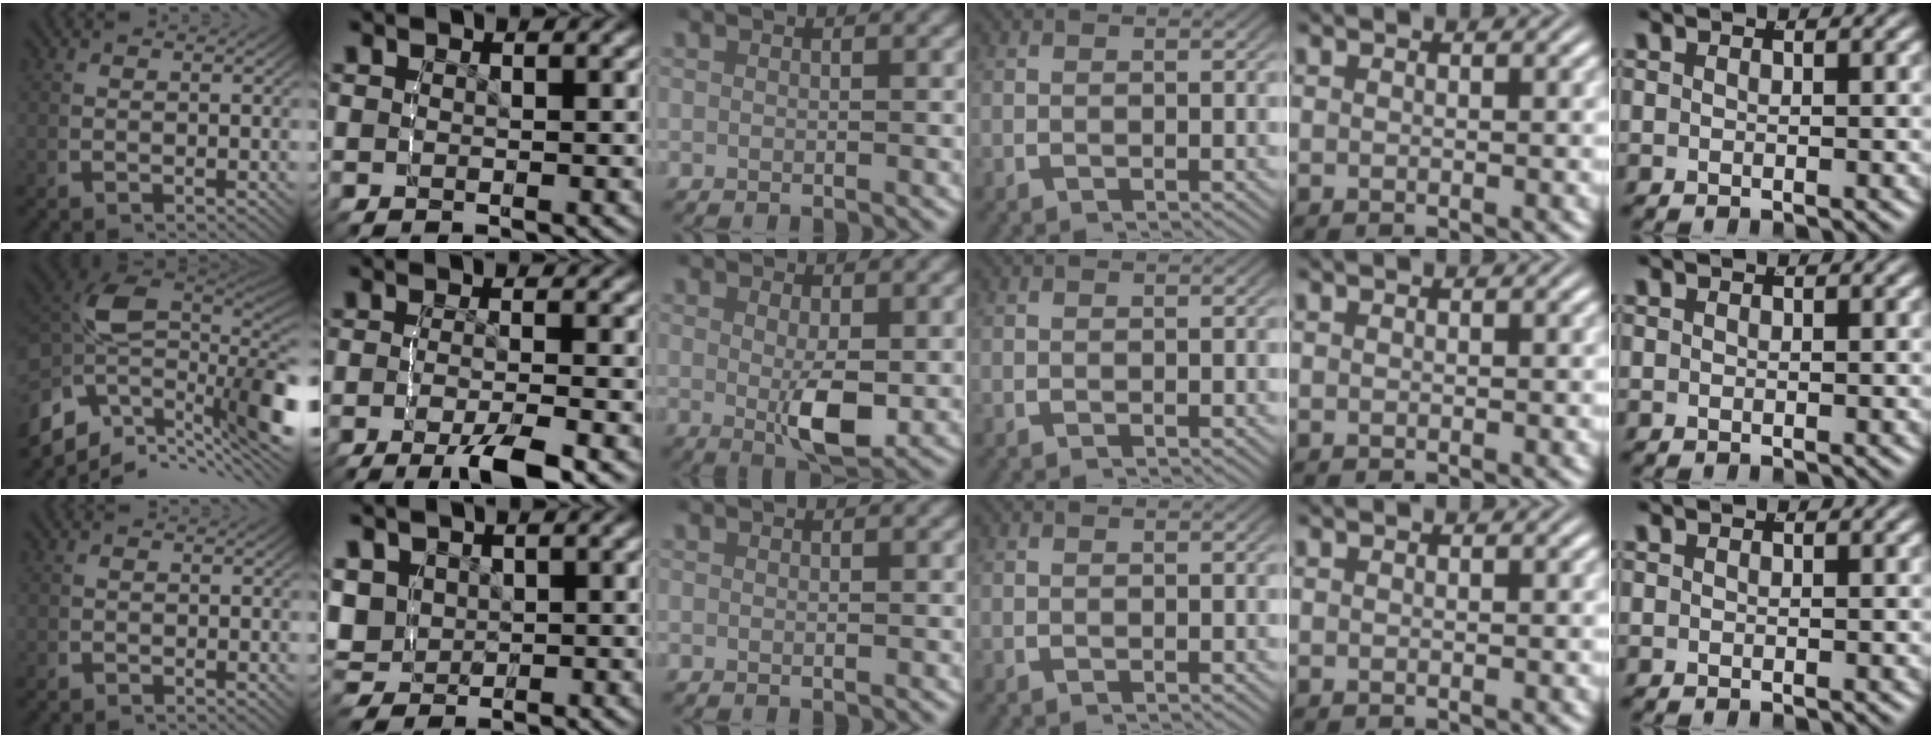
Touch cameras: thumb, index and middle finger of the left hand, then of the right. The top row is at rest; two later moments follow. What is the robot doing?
{"motion": "lift_and_place", "object": "stress ball aka squeeze ball"}